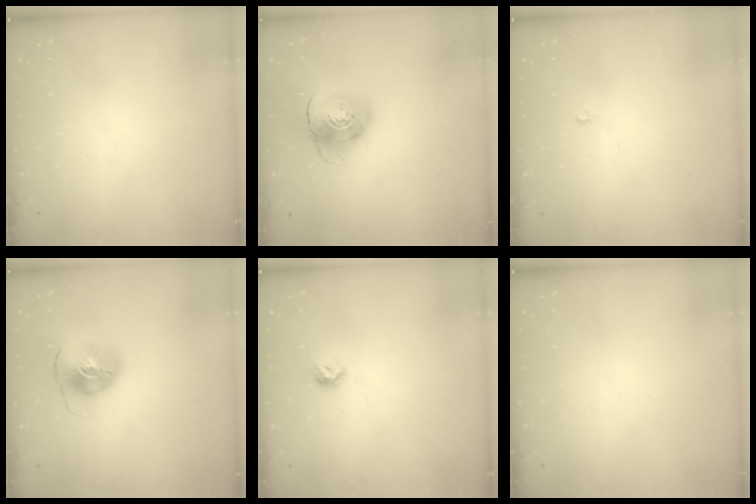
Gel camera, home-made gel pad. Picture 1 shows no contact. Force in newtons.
{"total": 9.9, "press": 9.8, "slide": 1.4}
{"total": 2.1, "press": 2.1, "slide": 0.2}
{"total": 8.3, "press": 8.2, "slide": 0.9}
{"total": 6.0, "press": 5.9, "slide": 1.0}
{"total": 0.0}